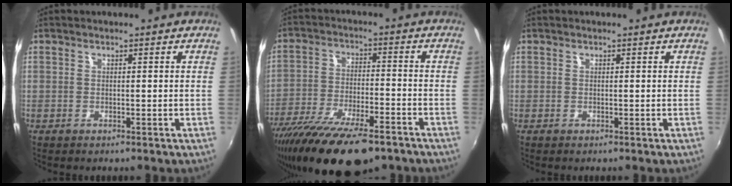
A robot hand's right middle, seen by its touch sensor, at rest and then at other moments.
{"total": 20.7, "force": [-15.4, 6.0, 12.3], "torque": [-0.245, -0.055, -0.255]}
{"total": 0.0}